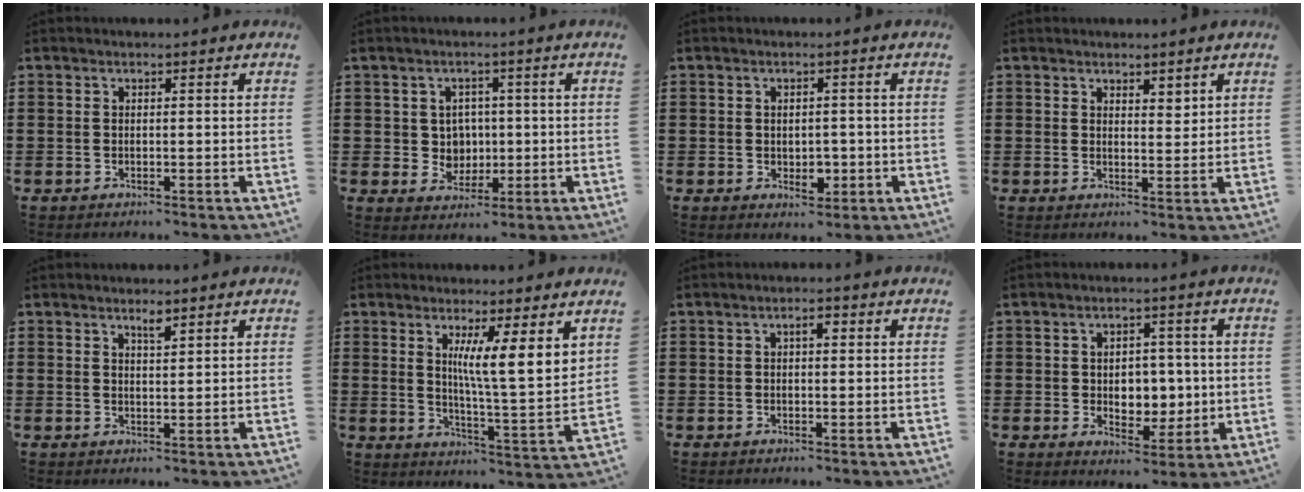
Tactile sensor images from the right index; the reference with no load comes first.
{"total": 3.9, "force": [0.3, 3.8, 1.1], "torque": [-0.032, 0.007, 0.002]}
{"total": 2.6, "force": [-0.4, 1.8, 1.9], "torque": [-0.029, -0.002, -0.009]}
{"total": 2.2, "force": [2.0, 1.0, 0.3], "torque": [-0.002, 0.003, 0.036]}
{"total": 1.8, "force": [1.5, 0.3, 1.1], "torque": [-0.023, 0.002, 0.025]}
{"total": 7.3, "force": [4.0, 0.2, 6.1], "torque": [-0.105, -0.032, 0.060]}
{"total": 1.8, "force": [0.4, 0.8, 1.5], "torque": [-0.031, 0.009, 0.005]}
{"total": 5.0, "force": [0.3, 4.2, 2.7], "torque": [-0.044, 0.006, -0.001]}